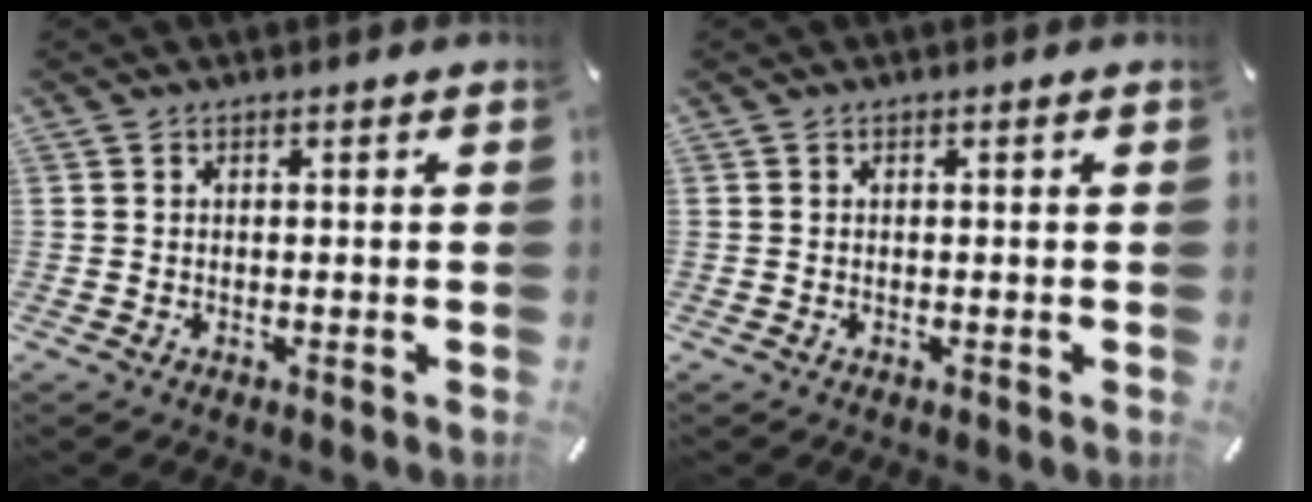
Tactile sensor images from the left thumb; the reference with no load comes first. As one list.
[{"total": 0.0}]